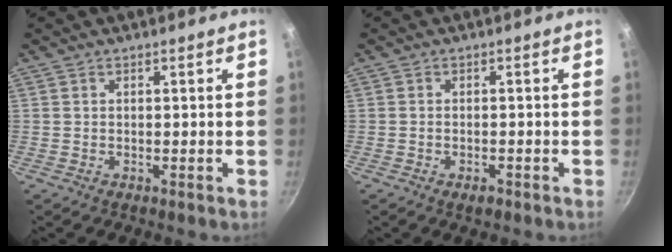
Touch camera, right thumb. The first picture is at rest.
{"total": 2.0, "force": [-1.2, 0.9, 1.3], "torque": [-0.020, 0.009, -0.018]}